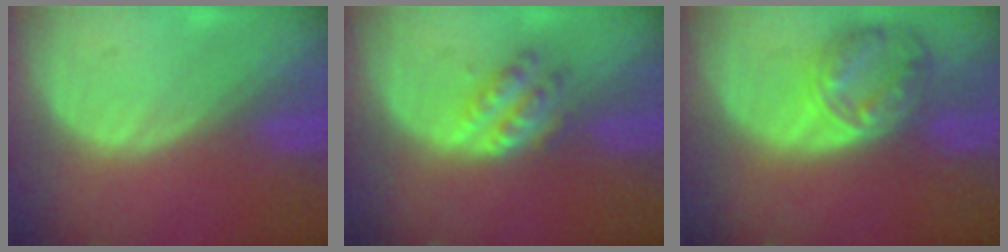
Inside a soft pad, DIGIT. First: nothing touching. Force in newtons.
{"total": 4.7, "press": 4.6, "slide": 1.2}
{"total": 8.2, "press": 7.1, "slide": 4.1}